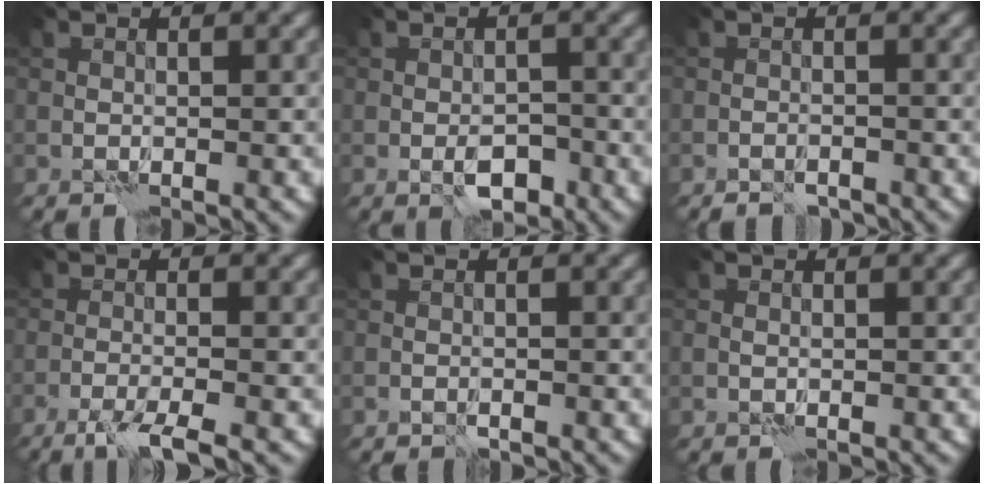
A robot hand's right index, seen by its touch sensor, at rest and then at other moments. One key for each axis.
{"total": 3.2, "fx": -1.6, "fy": 1.5, "fz": 2.3, "tx": -0.032, "ty": 0.001, "tz": -0.025}
{"total": 1.7, "fx": -1.5, "fy": 0.6, "fz": 0.7, "tx": -0.013, "ty": 0.004, "tz": -0.025}
{"total": 3.6, "fx": -2.4, "fy": 0.3, "fz": 2.6, "tx": -0.050, "ty": -0.002, "tz": -0.052}
{"total": 0.6, "fx": -0.5, "fy": 0.2, "fz": 0.3, "tx": -0.007, "ty": 0.000, "tz": -0.010}
{"total": 0.6, "fx": 0.0, "fy": 0.5, "fz": 0.3, "tx": -0.008, "ty": -0.002, "tz": 0.000}